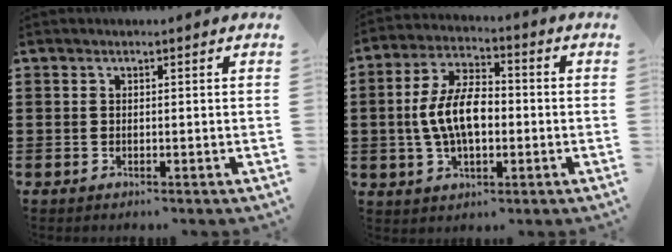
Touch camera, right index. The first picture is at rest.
{"total": 9.0, "force": [-0.7, 4.6, 7.7], "torque": [-0.173, 0.002, -0.020]}